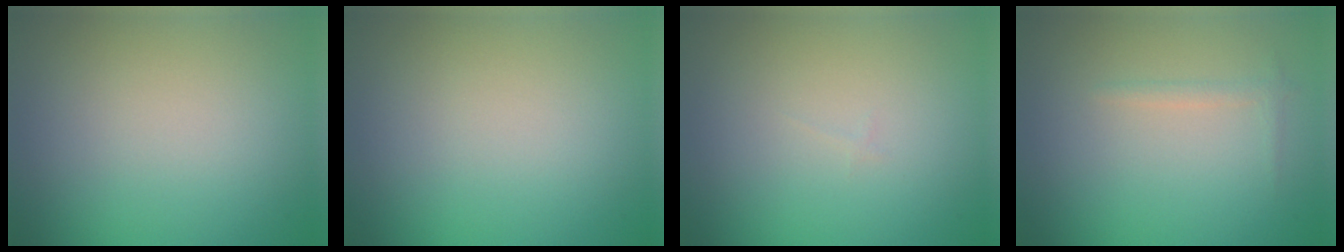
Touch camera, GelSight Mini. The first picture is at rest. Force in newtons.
{"total": 0.0}
{"total": 0.0}
{"total": 0.9, "press": 0.9, "slide": 0.1}